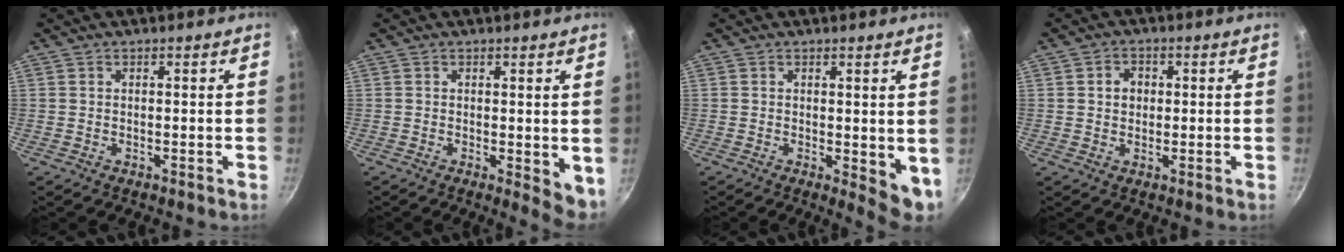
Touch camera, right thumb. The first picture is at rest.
{"total": 4.7, "force": [0.1, 2.2, 4.1], "torque": [-0.044, -0.006, 0.004]}
{"total": 5.6, "force": [0.6, 2.6, 4.9], "torque": [-0.053, -0.007, 0.011]}
{"total": 3.4, "force": [0.5, 2.9, 1.7], "torque": [-0.011, 0.006, 0.004]}